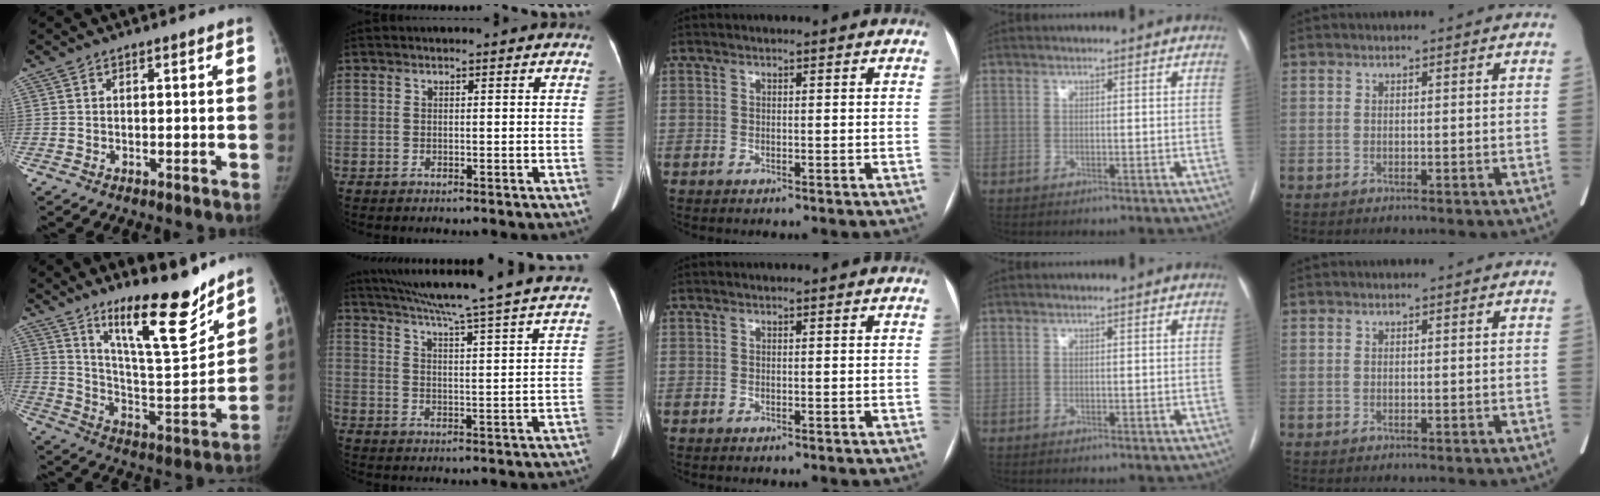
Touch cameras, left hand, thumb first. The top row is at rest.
{"thumb": {"total": 18.0, "force": [13.4, 3.7, 11.3], "torque": [-0.140, -0.102, 0.230]}, "index": {"total": 28.4, "force": [25.2, -0.3, 13.2], "torque": [-0.215, -0.052, 0.318]}}